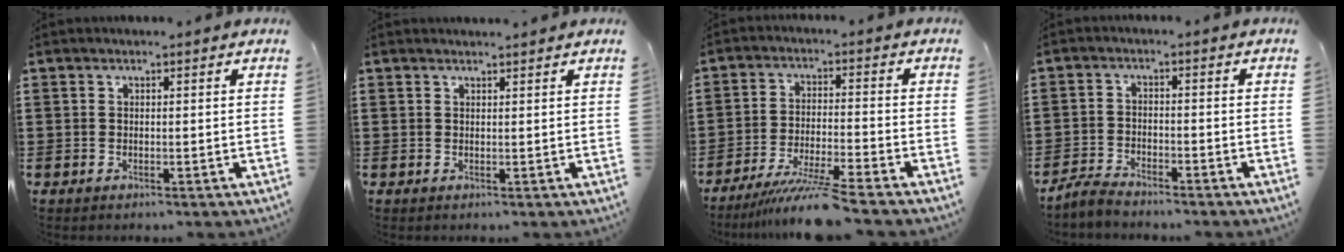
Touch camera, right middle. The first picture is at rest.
{"total": 0.8, "force": [0.8, 0.0, 0.0], "torque": [-0.002, 0.001, 0.015]}
{"total": 8.1, "force": [-7.0, -0.6, 4.0], "torque": [-0.075, -0.015, -0.132]}
{"total": 3.1, "force": [-3.0, 0.2, 0.5], "torque": [-0.026, -0.001, -0.067]}